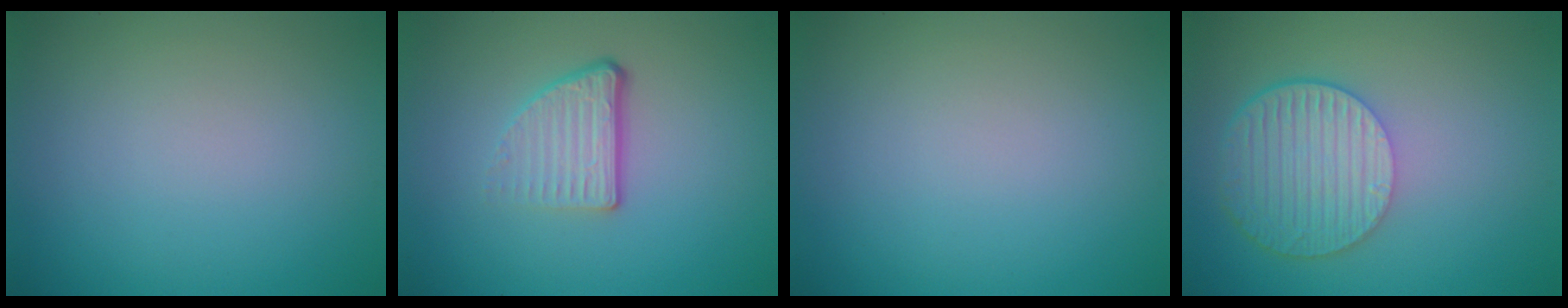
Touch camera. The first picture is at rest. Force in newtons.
{"total": 3.6, "press": 2.3, "slide": 2.8}
{"total": 0.0}
{"total": 6.1, "press": 4.5, "slide": 4.1}